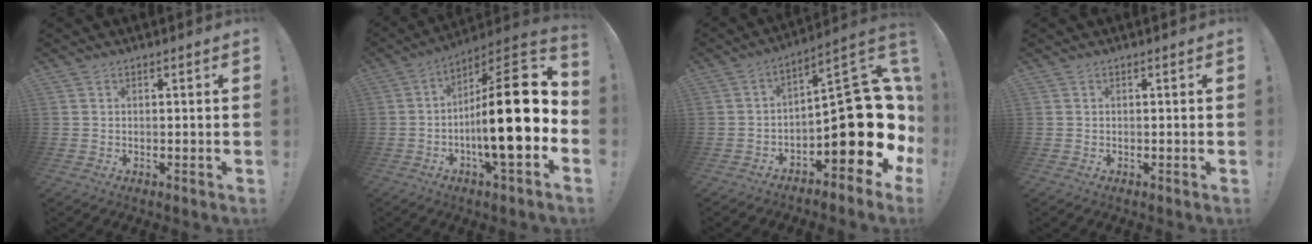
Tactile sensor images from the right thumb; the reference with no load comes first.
{"total": 22.2, "force": [-2.8, 5.1, 21.4], "torque": [-0.351, 0.012, -0.050]}
{"total": 17.5, "force": [-3.3, 7.5, 15.5], "torque": [-0.198, 0.006, -0.046]}
{"total": 0.0}